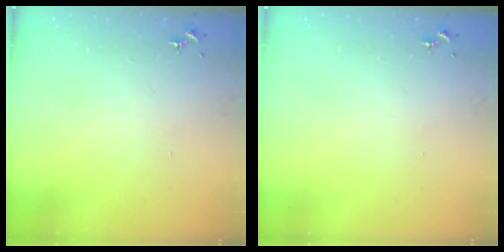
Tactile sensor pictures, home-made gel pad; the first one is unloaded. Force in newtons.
{"total": 0.0}